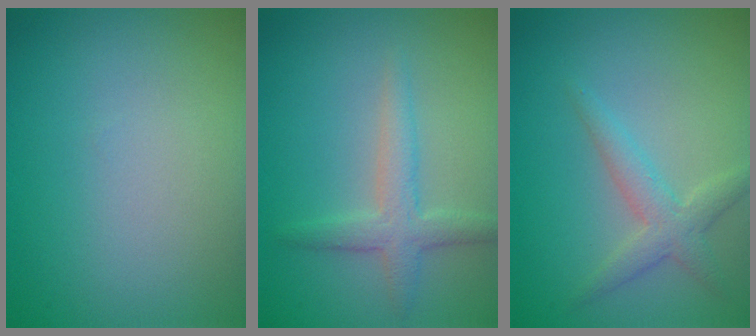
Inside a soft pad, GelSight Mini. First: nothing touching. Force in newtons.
{"total": 2.7, "press": 2.7, "slide": 0.0}
{"total": 2.5, "press": 2.5, "slide": 0.1}